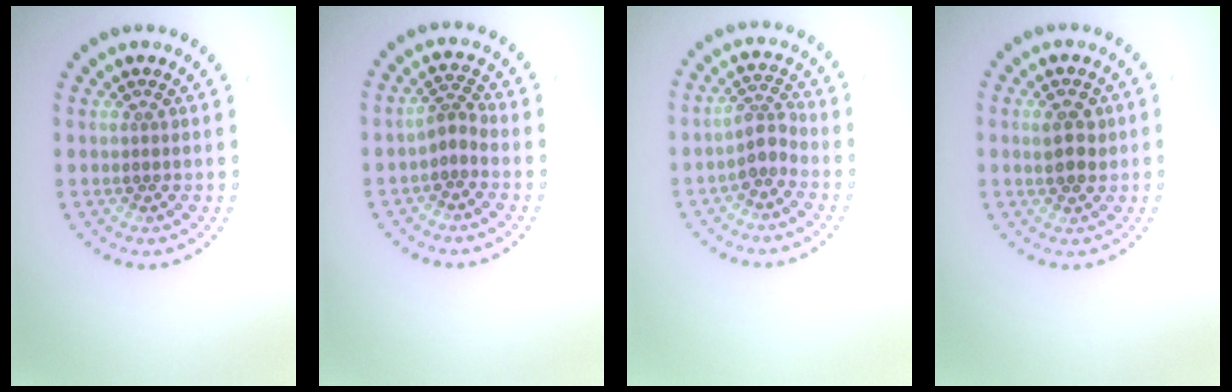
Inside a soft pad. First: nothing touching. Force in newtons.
{"total": 1.8, "press": 1.1, "slide": 1.4}
{"total": 2.3, "press": 1.7, "slide": 1.6}
{"total": 2.5, "press": 2.5, "slide": 0.5}